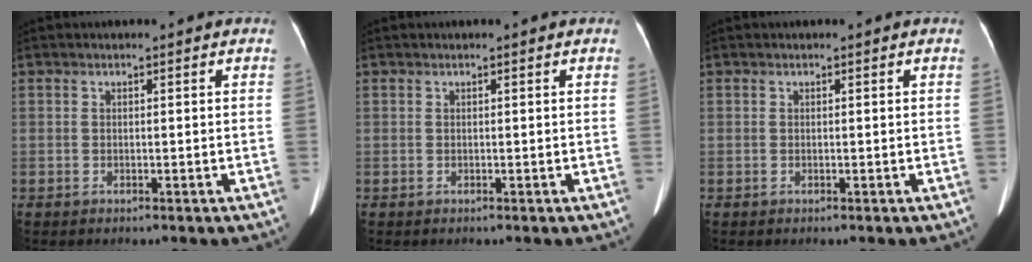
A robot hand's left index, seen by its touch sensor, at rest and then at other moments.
{"total": 0.0}
{"total": 0.0}